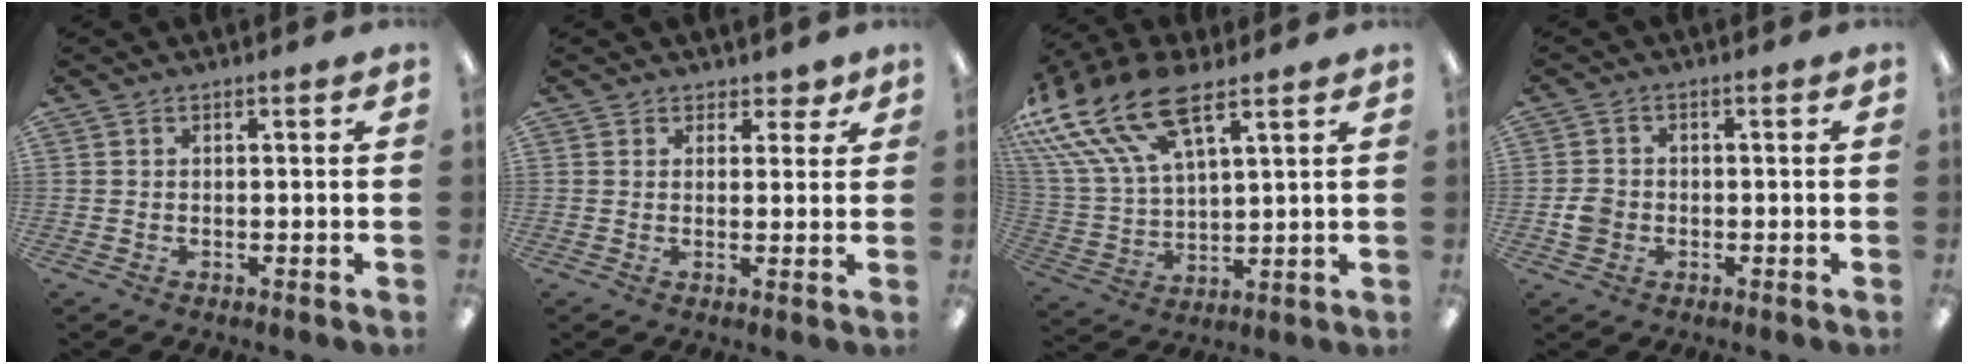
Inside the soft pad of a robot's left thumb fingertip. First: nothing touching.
{"total": 3.3, "force": [2.2, 2.5, 0.4], "torque": [0.011, -0.008, 0.036]}
{"total": 20.7, "force": [12.8, 8.9, 13.6], "torque": [-0.312, -0.064, 0.229]}
{"total": 3.4, "force": [-0.8, 2.9, 1.6], "torque": [-0.018, 0.004, -0.016]}